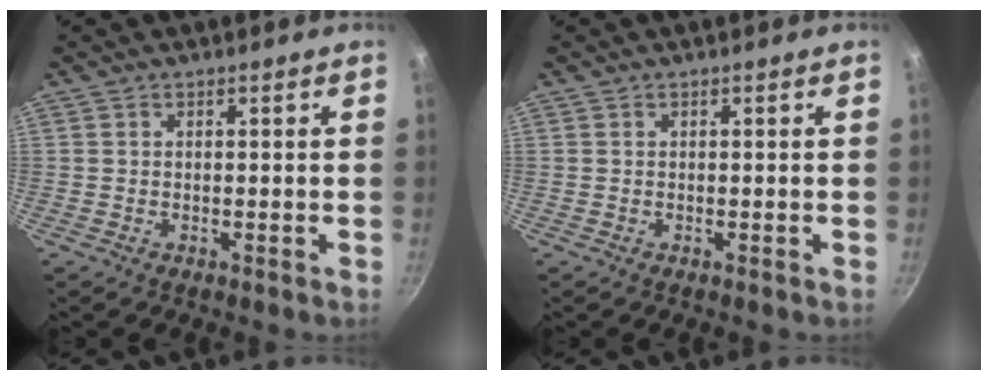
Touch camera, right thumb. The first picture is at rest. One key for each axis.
{"total": 0.0}